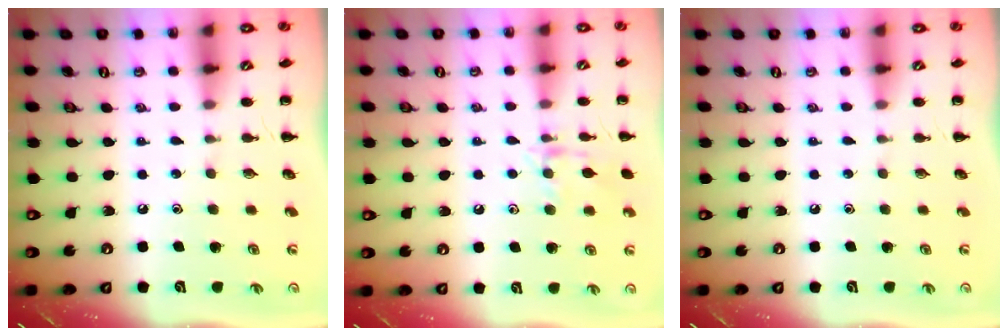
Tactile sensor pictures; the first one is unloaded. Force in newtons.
{"total": 9.2, "press": 9.1, "slide": 1.0}
{"total": 0.0}